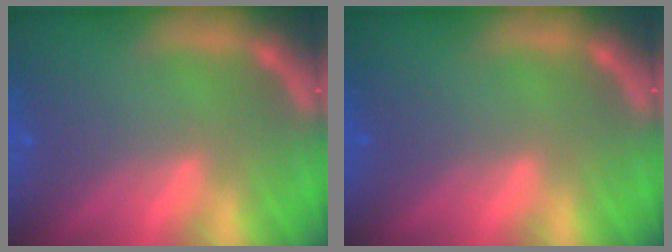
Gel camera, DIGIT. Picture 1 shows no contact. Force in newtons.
{"total": 0.0}